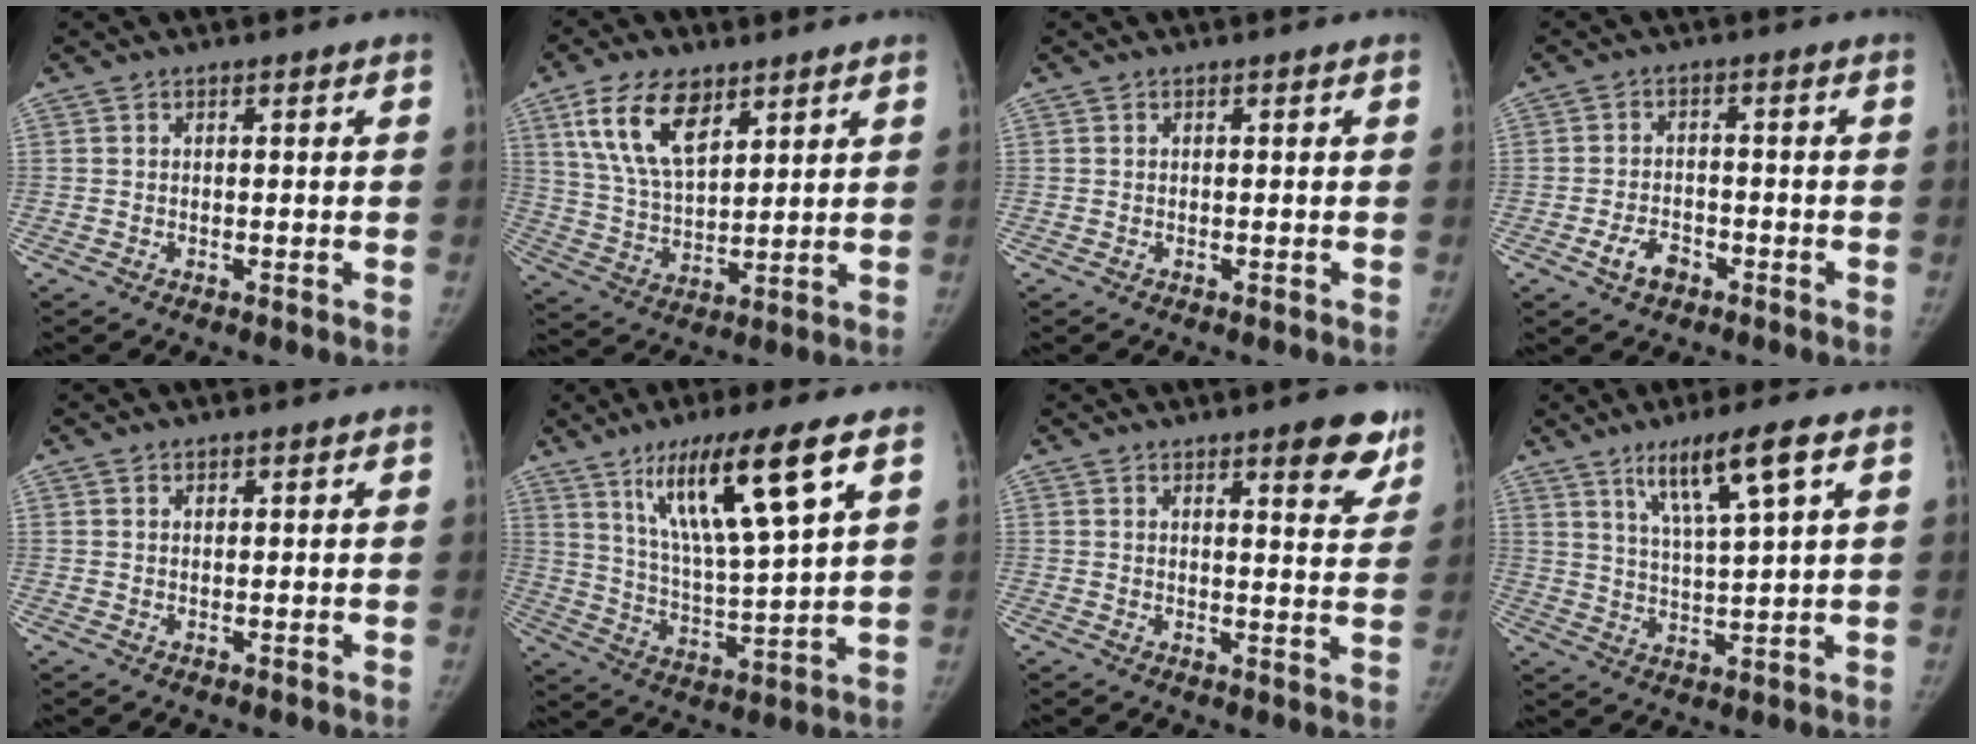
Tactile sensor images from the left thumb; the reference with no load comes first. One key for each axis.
{"total": 13.1, "fx": 7.0, "fy": 6.6, "fz": 8.9, "tx": -0.145, "ty": -0.025, "tz": 0.141}
{"total": 0.0}
{"total": 4.6, "fx": -2.6, "fy": 2.9, "fz": 2.5, "tx": -0.038, "ty": 0.021, "tz": -0.043}
{"total": 0.6, "fx": 0.4, "fy": 0.4, "fz": 0.2, "tx": 0.003, "ty": -0.002, "tz": 0.005}
{"total": 17.0, "fx": 8.7, "fy": 2.4, "fz": 14.4, "tx": -0.252, "ty": -0.040, "tz": 0.161}
{"total": 8.0, "fx": 5.3, "fy": 2.3, "fz": 5.6, "tx": -0.039, "ty": -0.028, "tz": 0.064}
{"total": 9.8, "fx": 5.2, "fy": 0.8, "fz": 8.2, "tx": -0.149, "ty": -0.023, "tz": 0.097}